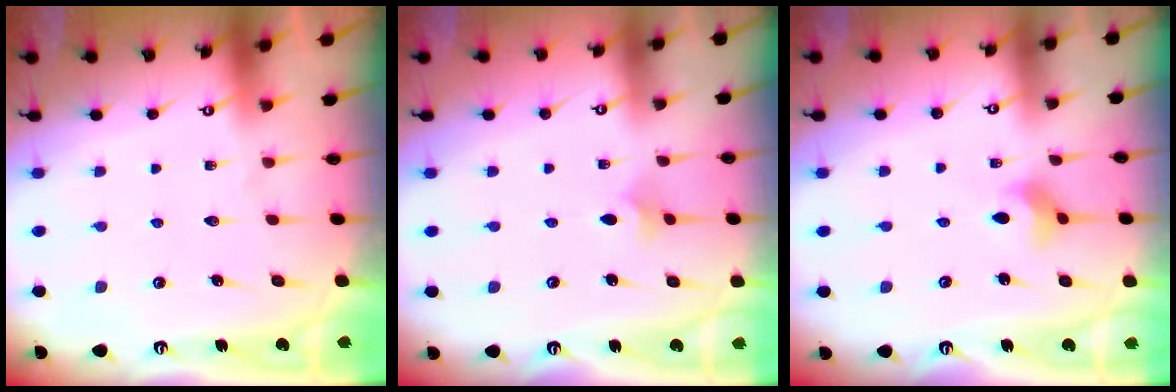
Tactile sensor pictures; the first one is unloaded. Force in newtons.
{"total": 3.5, "press": 3.4, "slide": 0.7}
{"total": 4.3, "press": 4.2, "slide": 0.8}